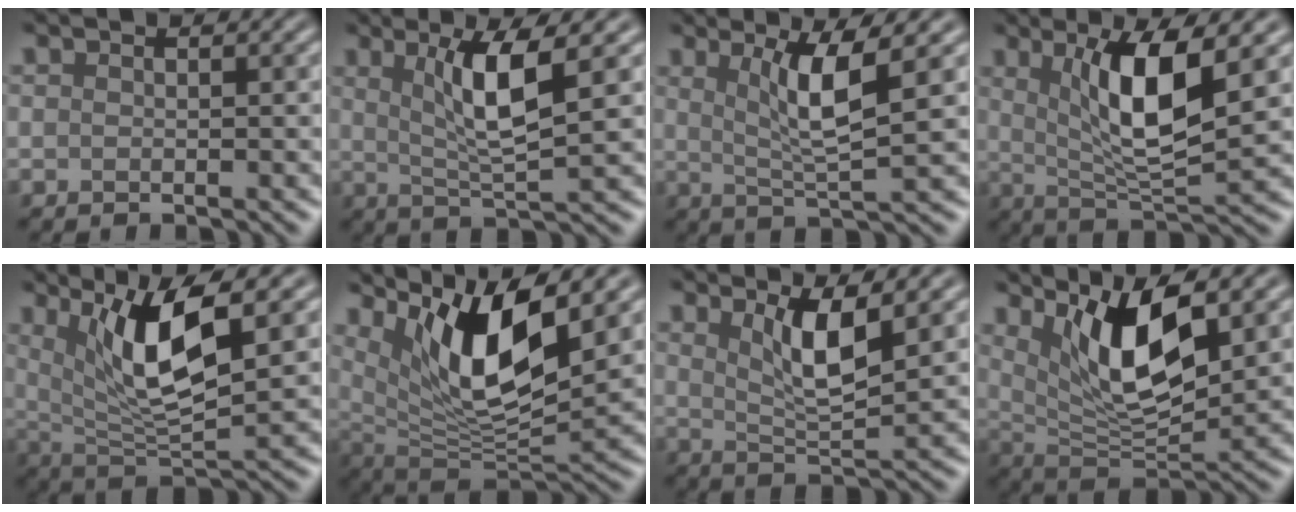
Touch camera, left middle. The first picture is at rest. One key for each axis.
{"total": 5.3, "fx": 1.7, "fy": 0.9, "fz": 5.0, "tx": -0.092, "ty": -0.002, "tz": 0.034}
{"total": 4.8, "fx": 1.6, "fy": 0.7, "fz": 4.5, "tx": -0.084, "ty": -0.004, "tz": 0.033}
{"total": 7.3, "fx": 2.2, "fy": 1.8, "fz": 6.7, "tx": -0.119, "ty": -0.009, "tz": 0.042}
{"total": 7.5, "fx": 2.9, "fy": 1.9, "fz": 6.6, "tx": -0.119, "ty": -0.010, "tz": 0.054}
{"total": 9.4, "fx": 4.5, "fy": 2.8, "fz": 7.8, "tx": -0.135, "ty": -0.016, "tz": 0.089}
{"total": 4.3, "fx": 1.9, "fy": 1.0, "fz": 3.7, "tx": -0.071, "ty": -0.008, "tz": 0.037}
{"total": 8.0, "fx": 3.4, "fy": 2.6, "fz": 6.7, "tx": -0.121, "ty": -0.017, "tz": 0.063}